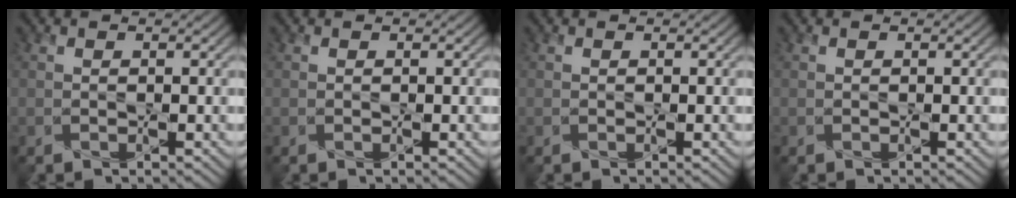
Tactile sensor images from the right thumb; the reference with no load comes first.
{"total": 0.0}
{"total": 0.0}
{"total": 0.0}